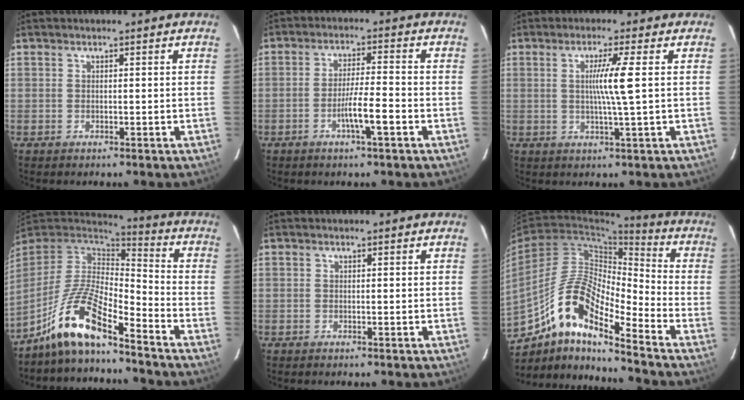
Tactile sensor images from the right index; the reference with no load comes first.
{"total": 5.8, "force": [-2.4, 0.1, 5.2], "torque": [-0.093, -0.001, -0.043]}
{"total": 5.4, "force": [0.7, -1.3, 5.2], "torque": [-0.095, -0.007, 0.013]}
{"total": 13.1, "force": [-9.3, 2.2, 8.9], "torque": [-0.180, 0.017, -0.170]}
{"total": 0.0}
{"total": 14.4, "force": [-9.4, 3.0, 10.4], "torque": [-0.194, 0.023, -0.164]}